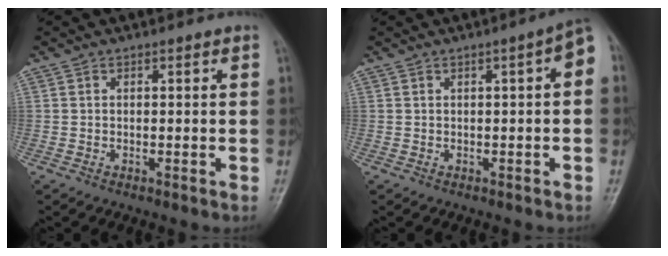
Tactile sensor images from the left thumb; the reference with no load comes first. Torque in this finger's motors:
{"motor_torque": [-0.15, 0.30, 0.24, 0.26, 0.08]}